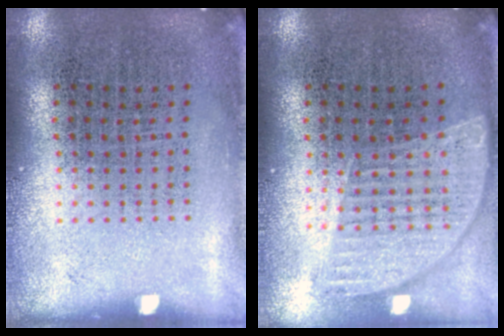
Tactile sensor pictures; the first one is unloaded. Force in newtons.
{"total": 0.9, "press": 0.9, "slide": 0.2}